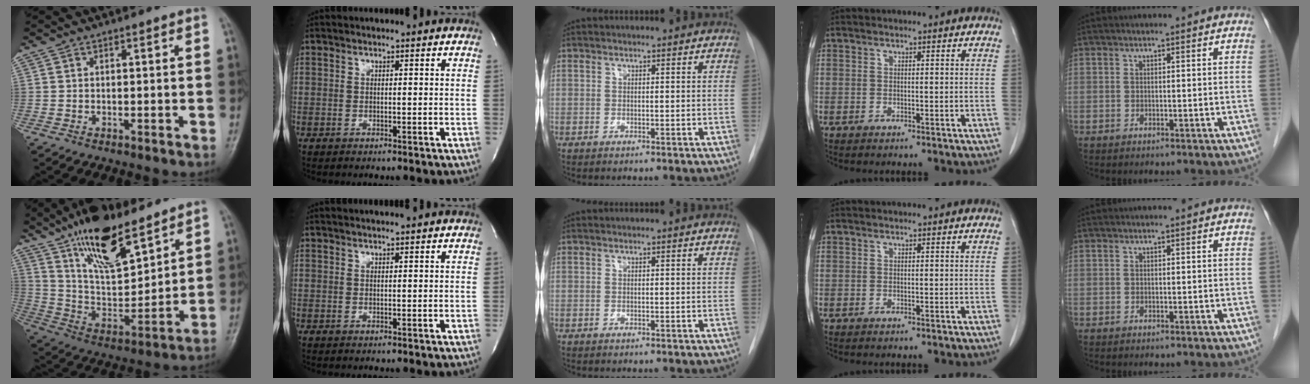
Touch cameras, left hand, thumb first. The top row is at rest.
{"thumb": {"total": 18.4, "force": [12.8, 6.6, 11.5], "torque": [-0.165, -0.064, 0.239]}, "index": {"total": 1.6, "force": [1.5, -0.1, 0.6], "torque": [-0.009, 0.010, 0.024]}}